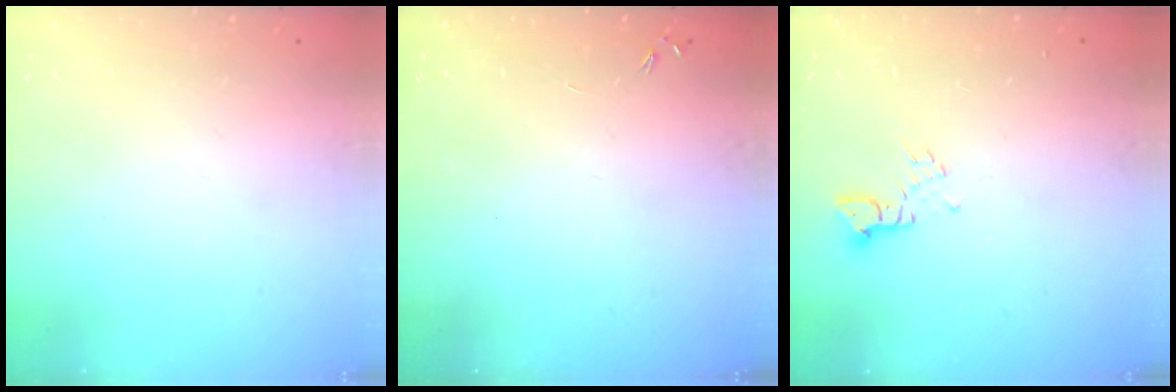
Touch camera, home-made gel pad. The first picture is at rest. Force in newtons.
{"total": 0.0}
{"total": 2.4, "press": 2.3, "slide": 0.3}